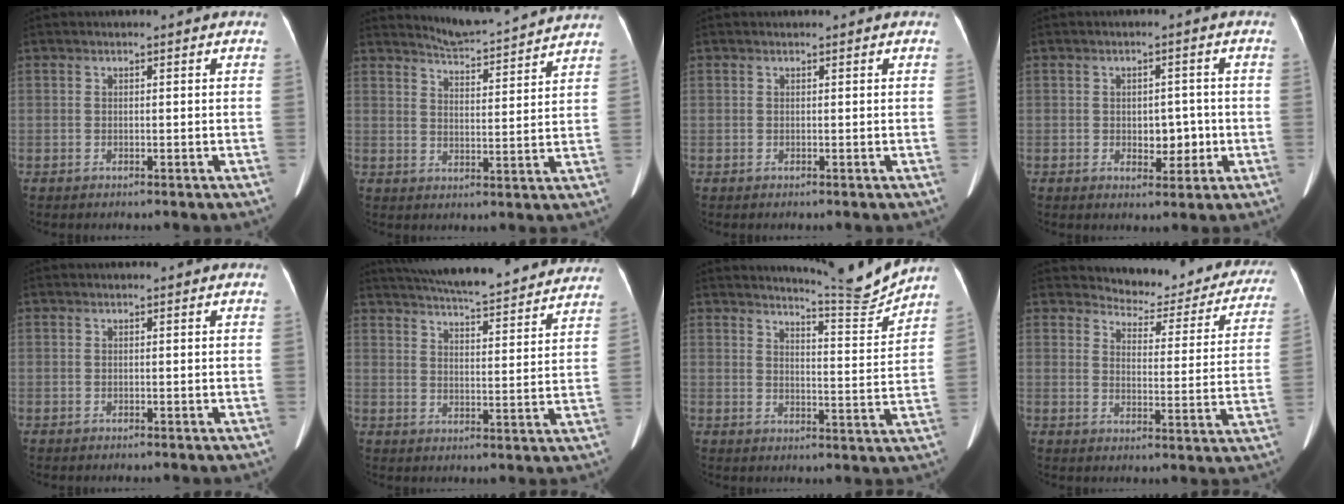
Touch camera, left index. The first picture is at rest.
{"total": 11.0, "force": [10.7, -0.4, 2.4], "torque": [-0.050, 0.003, 0.145]}
{"total": 0.6, "force": [0.6, 0.1, 0.1], "torque": [-0.004, 0.007, 0.009]}
{"total": 3.9, "force": [-0.7, 2.5, 2.9], "torque": [-0.034, -0.001, -0.004]}
{"total": 0.0}
{"total": 24.6, "force": [22.4, 3.2, 9.7], "torque": [-0.158, -0.015, 0.287]}
{"total": 7.6, "force": [7.3, -1.9, -0.2], "torque": [-0.022, -0.052, 0.108]}
{"total": 15.6, "force": [14.8, 4.0, 2.9], "torque": [-0.009, -0.048, 0.156]}